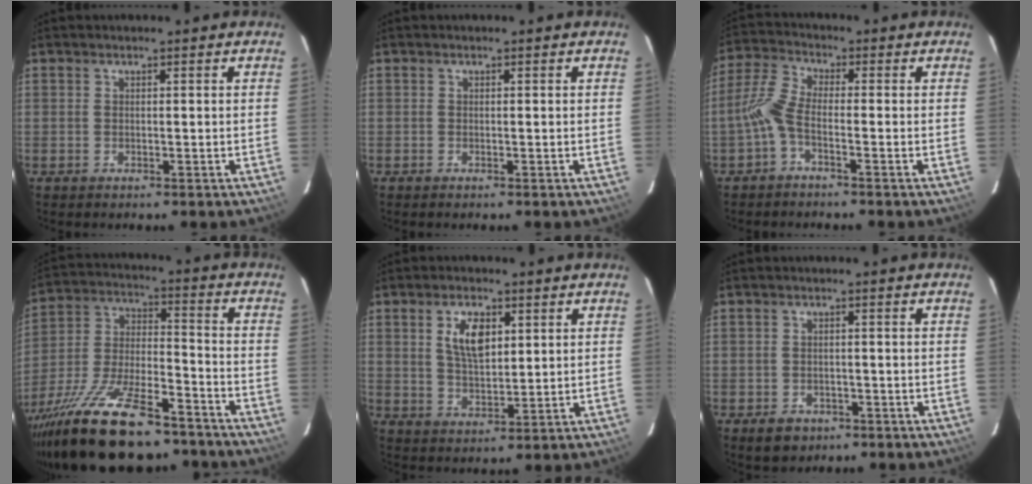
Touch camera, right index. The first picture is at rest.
{"total": 0.0}
{"total": 5.1, "force": [-2.1, 1.6, 4.4], "torque": [-0.109, 0.013, -0.049]}
{"total": 27.1, "force": [-20.2, 8.4, 16.0], "torque": [-0.311, -0.033, -0.320]}
{"total": 7.3, "force": [2.5, 3.6, 5.8], "torque": [-0.107, 0.006, 0.050]}
{"total": 4.3, "force": [-2.4, 3.4, 1.4], "torque": [-0.031, 0.006, -0.028]}